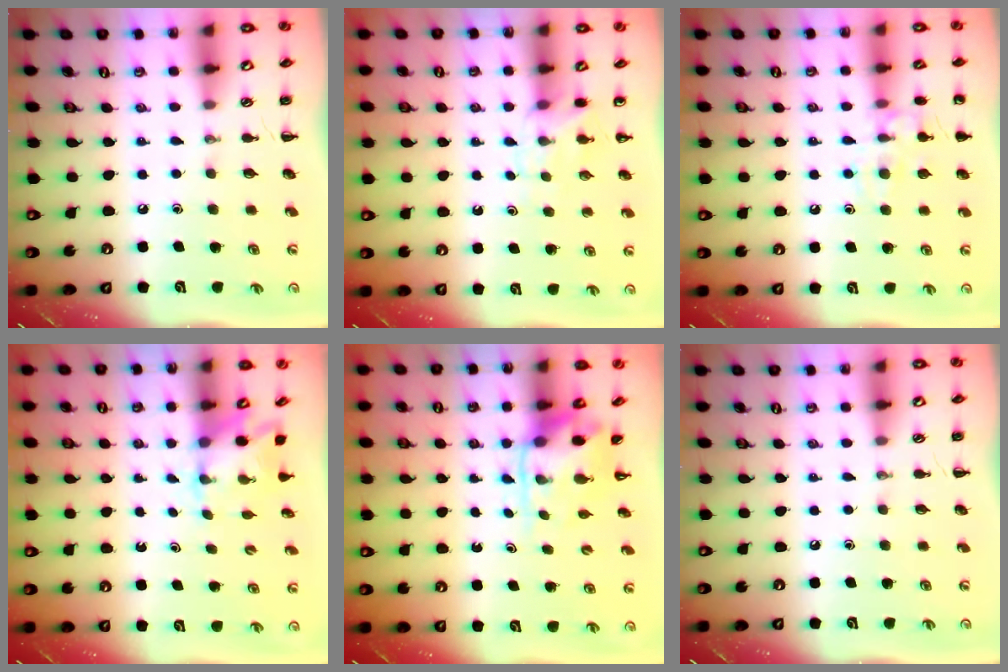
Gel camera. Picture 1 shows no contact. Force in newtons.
{"total": 3.6, "press": 3.4, "slide": 1.2}
{"total": 10.5, "press": 10.5, "slide": 1.0}
{"total": 2.6, "press": 2.4, "slide": 1.1}
{"total": 3.9, "press": 3.8, "slide": 0.8}
{"total": 0.0}